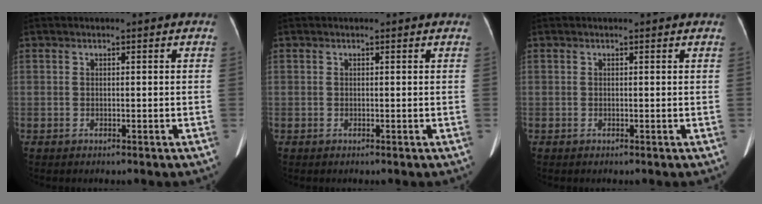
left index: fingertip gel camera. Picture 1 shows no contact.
{"total": 1.2, "force": [1.1, 0.3, 0.2], "torque": [-0.016, 0.007, 0.007]}
{"total": 1.4, "force": [1.3, 0.4, 0.3], "torque": [-0.018, 0.009, 0.007]}